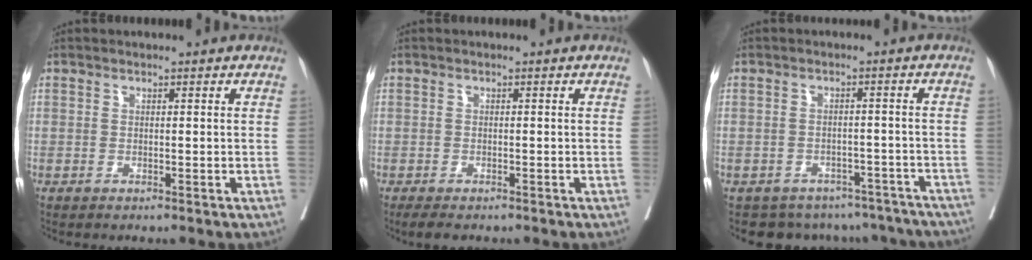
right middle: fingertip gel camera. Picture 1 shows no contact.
{"total": 2.6, "force": [-2.1, 0.9, 1.2], "torque": [-0.024, -0.008, -0.029]}
{"total": 13.1, "force": [-11.3, 6.3, 1.7], "torque": [-0.020, 0.023, -0.120]}